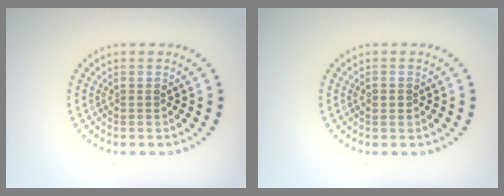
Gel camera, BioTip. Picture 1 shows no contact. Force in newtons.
{"total": 1.0, "press": 1.0, "slide": 0.1}